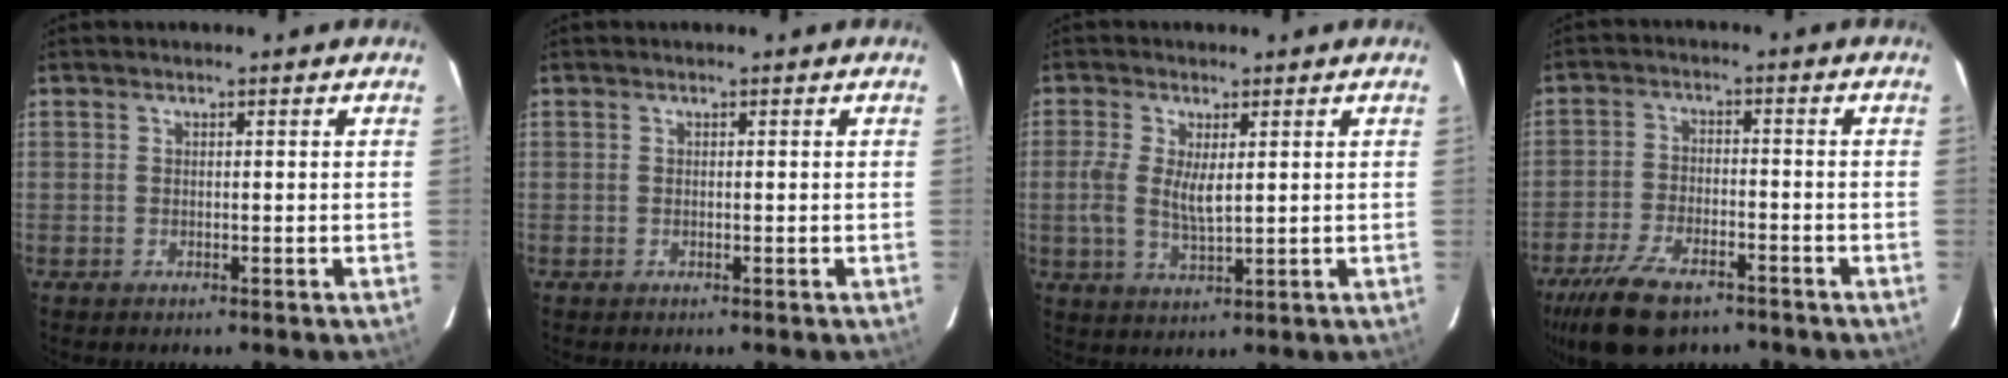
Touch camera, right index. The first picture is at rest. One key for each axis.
{"total": 0.0}
{"total": 5.6, "fx": 0.7, "fy": 2.1, "fz": 5.2, "tx": -0.109, "ty": -0.003, "tz": 0.010}
{"total": 12.9, "fx": -9.0, "fy": 5.9, "fz": 7.2, "tx": -0.172, "ty": -0.018, "tz": -0.159}